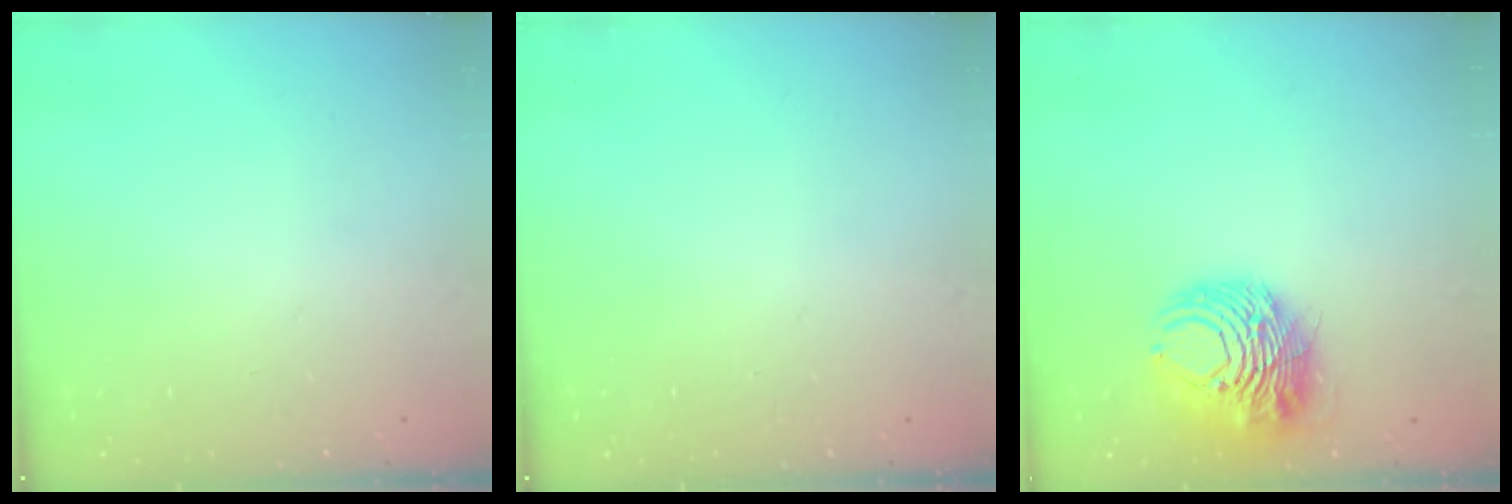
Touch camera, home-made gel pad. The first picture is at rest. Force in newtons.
{"total": 0.0}
{"total": 11.4, "press": 11.3, "slide": 1.7}